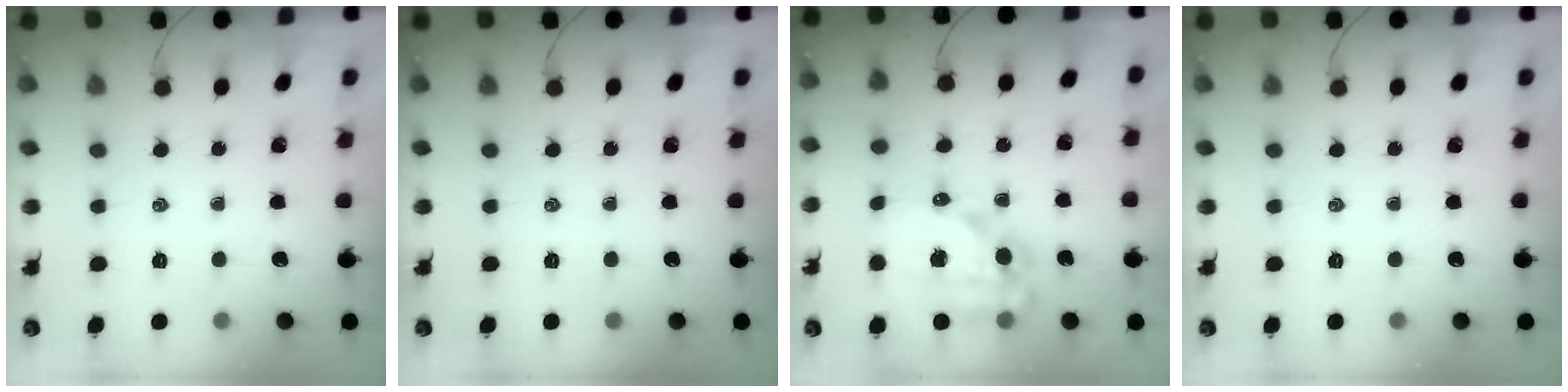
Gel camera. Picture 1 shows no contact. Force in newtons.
{"total": 0.0}
{"total": 13.4, "press": 13.0, "slide": 3.3}
{"total": 0.0}